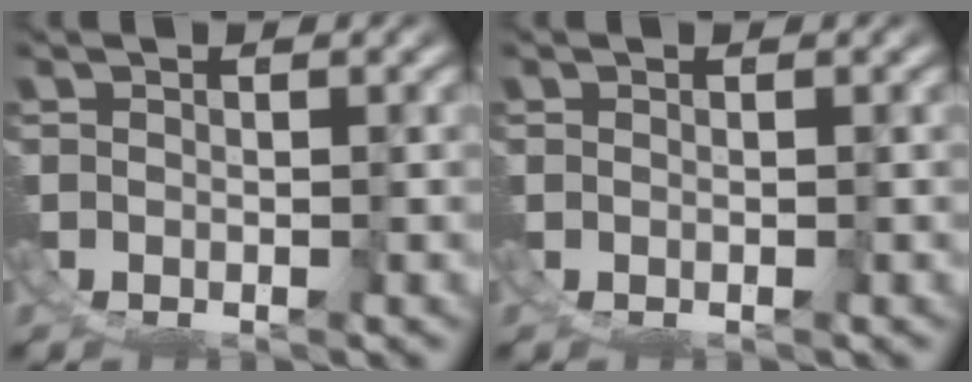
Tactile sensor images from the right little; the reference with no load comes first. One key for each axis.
{"total": 0.6, "fx": 0.0, "fy": -0.5, "fz": -0.3, "tx": 0.005, "ty": 0.000, "tz": 0.001}